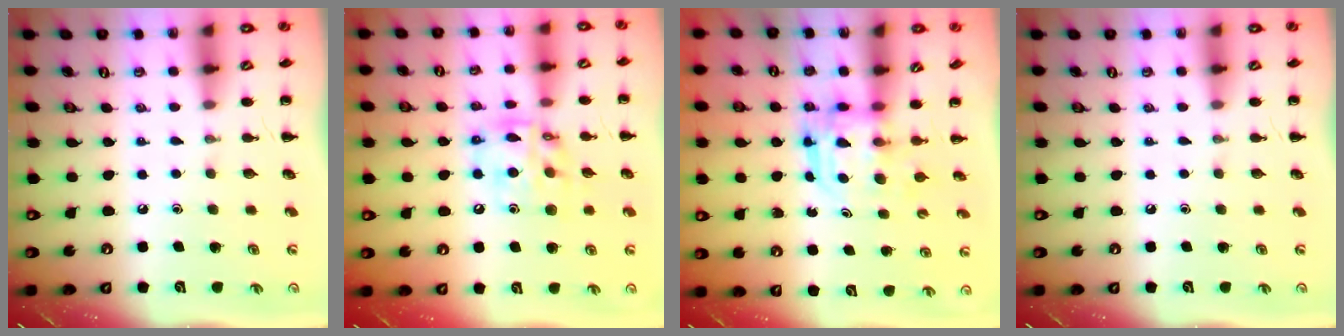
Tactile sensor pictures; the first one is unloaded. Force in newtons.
{"total": 12.5, "press": 12.1, "slide": 2.8}
{"total": 3.1, "press": 3.1, "slide": 0.2}
{"total": 0.0}